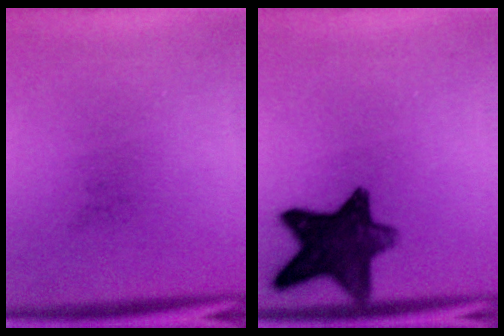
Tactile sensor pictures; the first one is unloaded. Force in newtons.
{"total": 11.7}